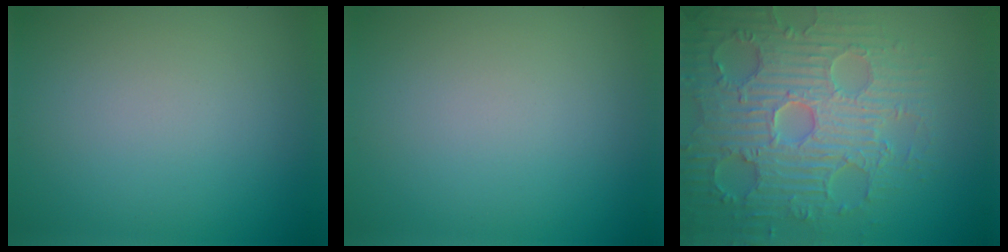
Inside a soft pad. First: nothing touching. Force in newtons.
{"total": 0.0}
{"total": 8.0, "press": 6.4, "slide": 4.8}